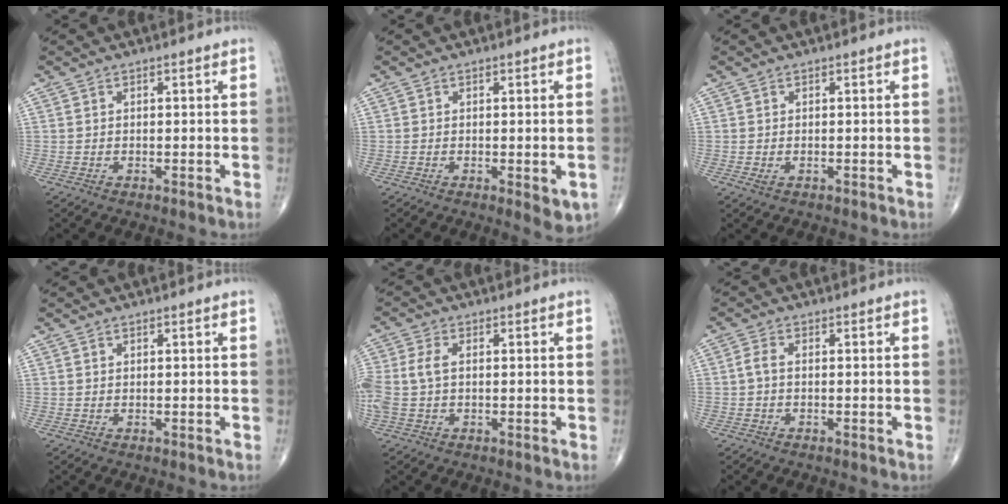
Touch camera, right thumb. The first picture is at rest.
{"total": 3.8, "force": [-1.1, 1.5, 3.4], "torque": [-0.032, -0.008, -0.011]}
{"total": 0.9, "force": [-0.2, 0.5, 0.7], "torque": [-0.015, -0.002, -0.003]}
{"total": 0.0}
{"total": 5.7, "force": [0.0, 3.4, 4.5], "torque": [-0.131, 0.013, -0.001]}
{"total": 1.9, "force": [-0.3, 1.0, 1.6], "torque": [-0.035, 0.001, -0.010]}